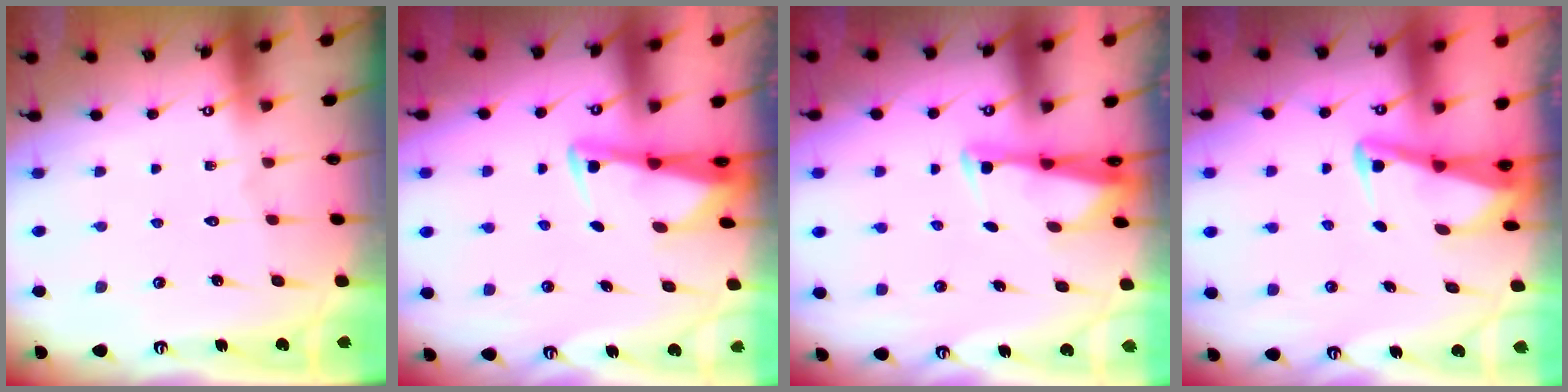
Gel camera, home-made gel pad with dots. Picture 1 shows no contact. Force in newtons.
{"total": 2.7, "press": 2.7, "slide": 0.5}
{"total": 2.7, "press": 2.7, "slide": 0.6}
{"total": 3.3, "press": 3.3, "slide": 0.3}